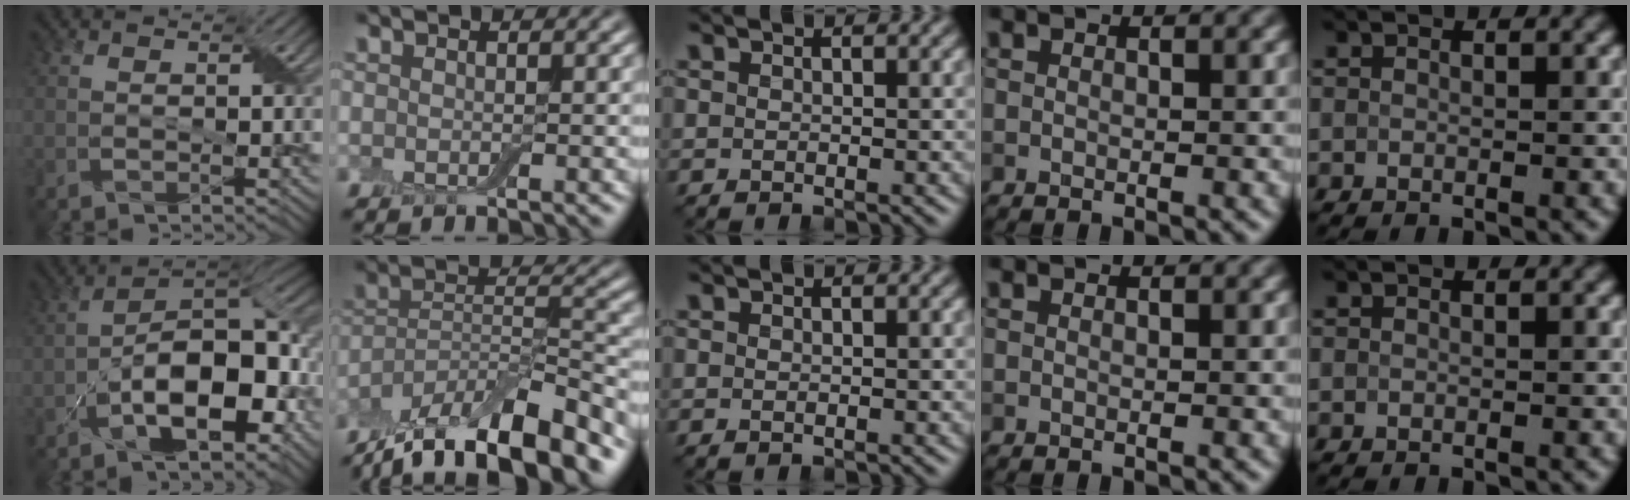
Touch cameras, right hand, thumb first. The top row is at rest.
{"thumb": {"total": 15.9, "force": [-5.4, 7.5, 12.9], "torque": [-0.199, -0.011, -0.094]}, "index": {"total": 13.0, "force": [-10.2, 3.7, 7.1], "torque": [-0.131, 0.019, -0.173]}}